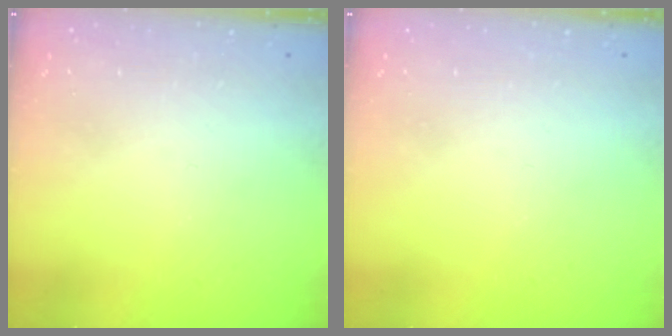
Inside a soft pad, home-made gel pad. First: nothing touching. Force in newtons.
{"total": 0.0}